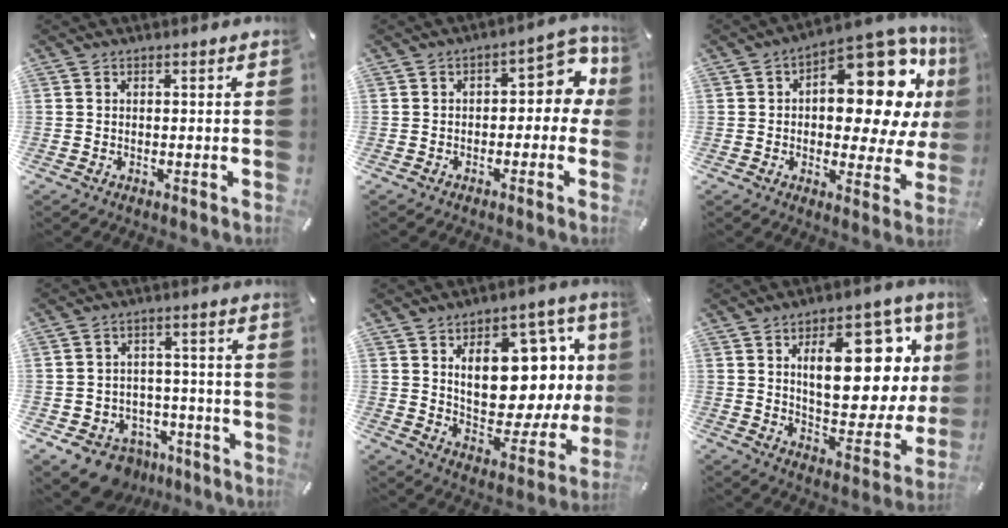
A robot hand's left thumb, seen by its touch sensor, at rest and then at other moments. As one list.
[{"total": 8.2, "force": [1.3, 5.1, 6.3], "torque": [-0.073, -0.008, 0.014]}, {"total": 20.9, "force": [7.2, 10.5, 16.6], "torque": [-0.201, -0.068, 0.117]}, {"total": 9.3, "force": [-6.4, 6.3, 2.7], "torque": [-0.041, 0.048, -0.107]}, {"total": 17.7, "force": [6.8, 10.2, 12.8], "torque": [-0.173, -0.050, 0.118]}, {"total": 22.9, "force": [8.4, 11.3, 18.0], "torque": [-0.239, -0.043, 0.132]}]